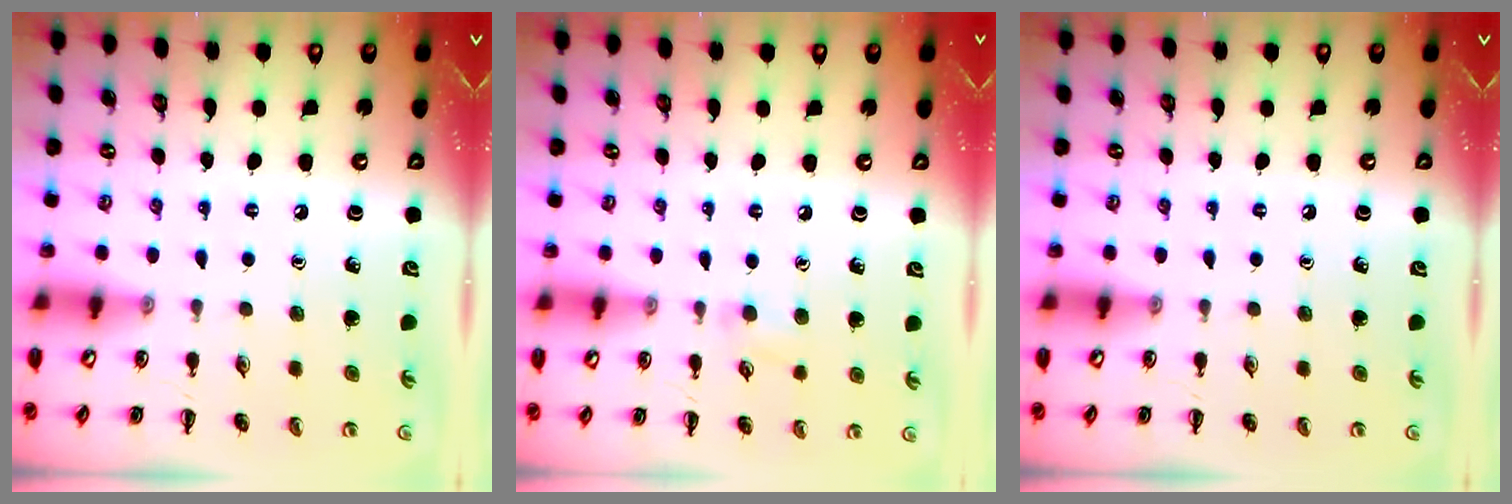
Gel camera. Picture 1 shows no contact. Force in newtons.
{"total": 5.7, "press": 5.3, "slide": 2.1}
{"total": 0.0}